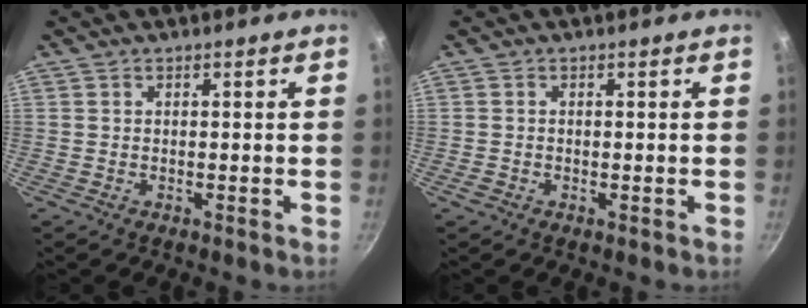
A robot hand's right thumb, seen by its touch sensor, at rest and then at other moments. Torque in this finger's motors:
{"motor_torque": [-0.11, 0.27, -0.11, 0.22, 0.02]}